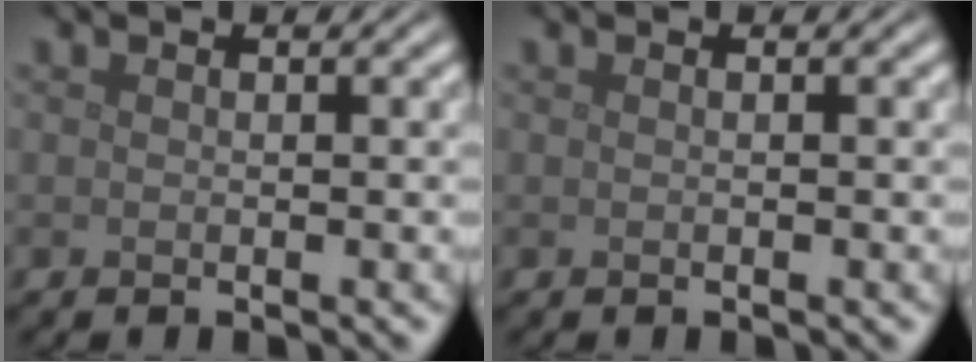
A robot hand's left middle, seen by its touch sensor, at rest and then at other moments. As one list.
[{"total": 0.7, "force": [0.1, 0.2, 0.7], "torque": [-0.008, 0.001, -0.003]}]